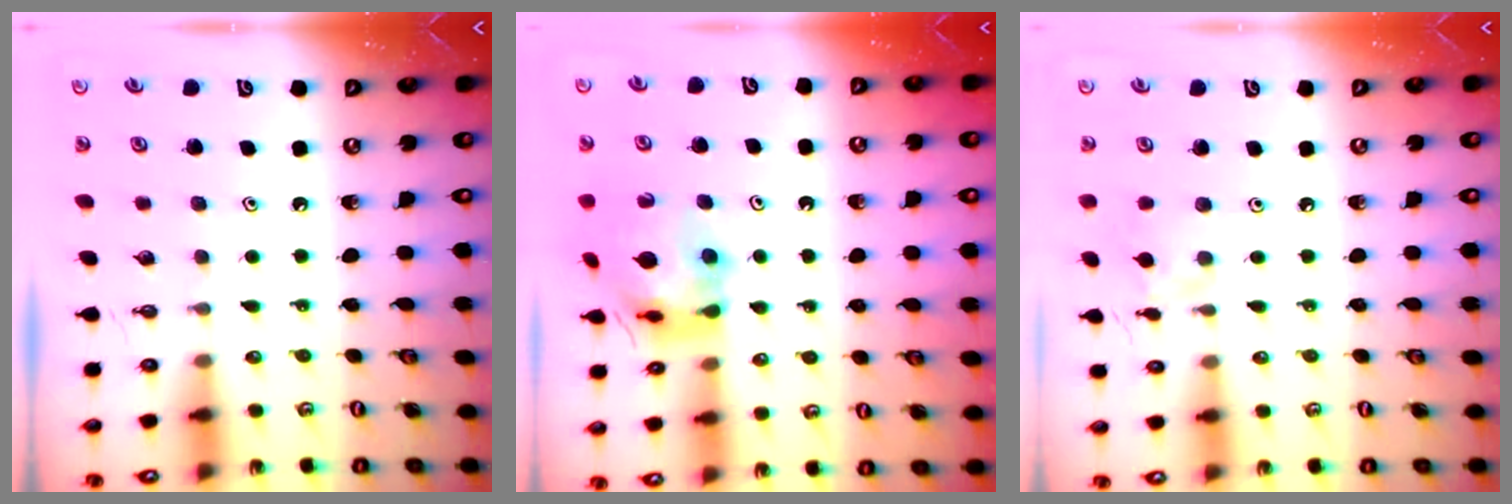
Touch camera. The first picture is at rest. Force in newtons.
{"total": 11.4, "press": 11.3, "slide": 1.4}
{"total": 7.9, "press": 7.9, "slide": 0.7}